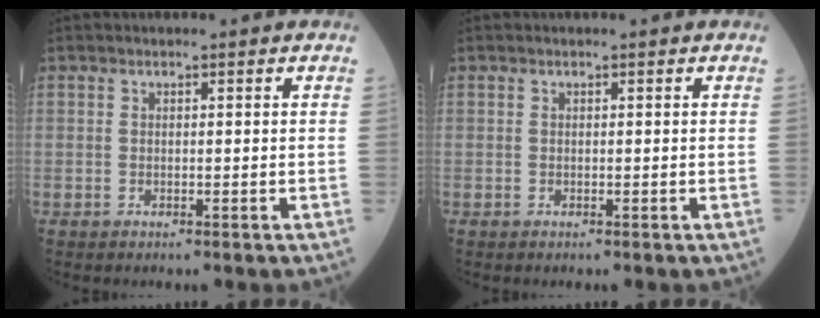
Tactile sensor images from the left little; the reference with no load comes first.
{"total": 0.0}